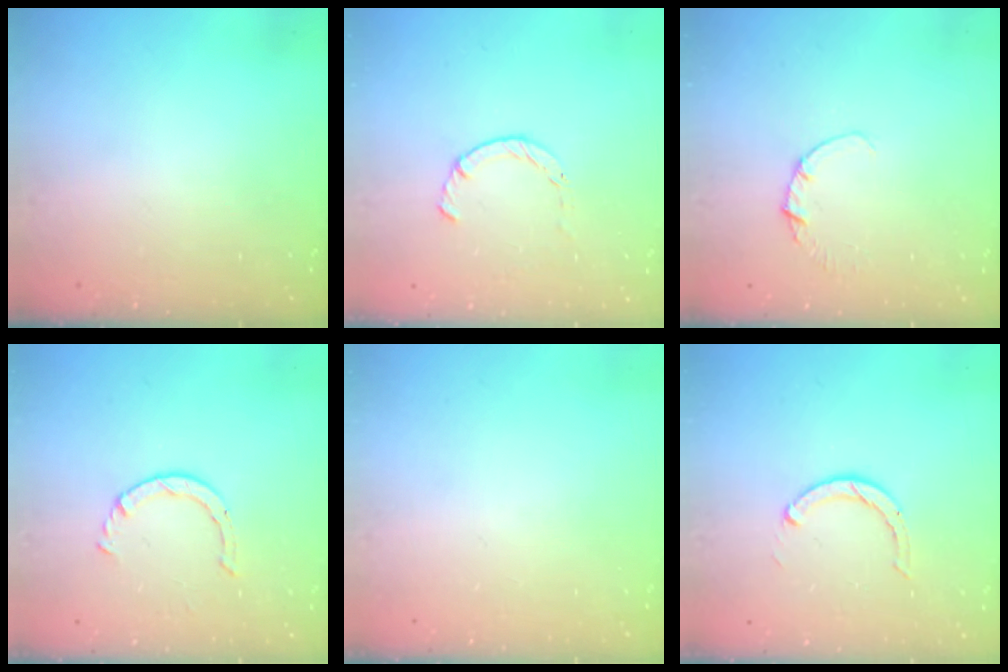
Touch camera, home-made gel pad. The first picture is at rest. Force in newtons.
{"total": 3.7, "press": 3.6, "slide": 0.5}
{"total": 1.1, "press": 1.1, "slide": 0.1}
{"total": 2.6, "press": 2.6, "slide": 0.3}
{"total": 0.0}
{"total": 2.2, "press": 2.2, "slide": 0.3}